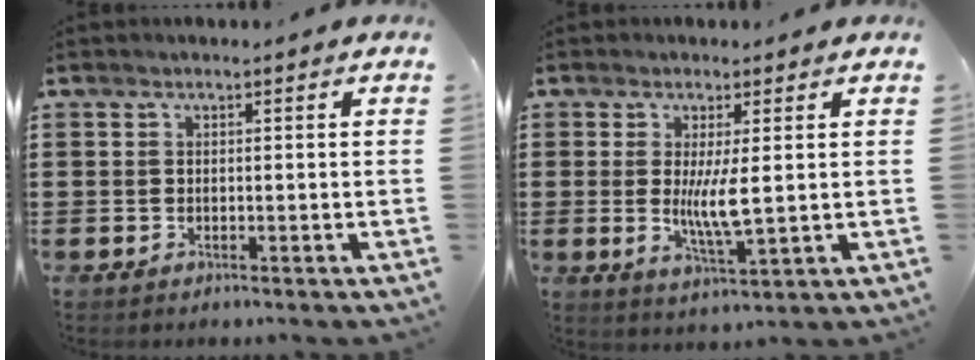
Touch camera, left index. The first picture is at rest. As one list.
[{"total": 5.9, "force": [0.5, 1.1, 5.7], "torque": [-0.106, -0.010, 0.005]}]